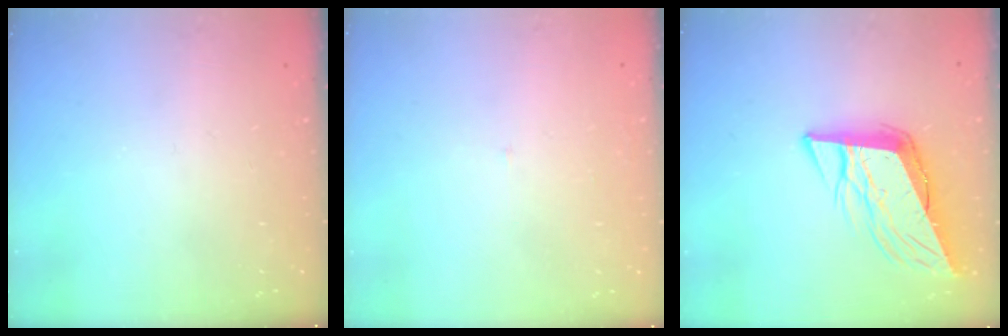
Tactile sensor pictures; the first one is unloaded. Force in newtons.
{"total": 2.0, "press": 2.0, "slide": 0.1}
{"total": 11.8, "press": 11.2, "slide": 3.6}